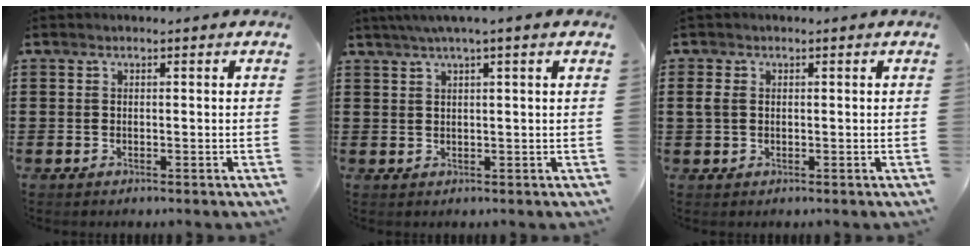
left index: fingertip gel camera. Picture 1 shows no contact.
{"total": 2.4, "force": [1.5, -0.3, 1.8], "torque": [-0.037, 0.003, 0.027]}
{"total": 1.8, "force": [0.2, 1.2, 1.3], "torque": [-0.044, 0.001, -0.001]}